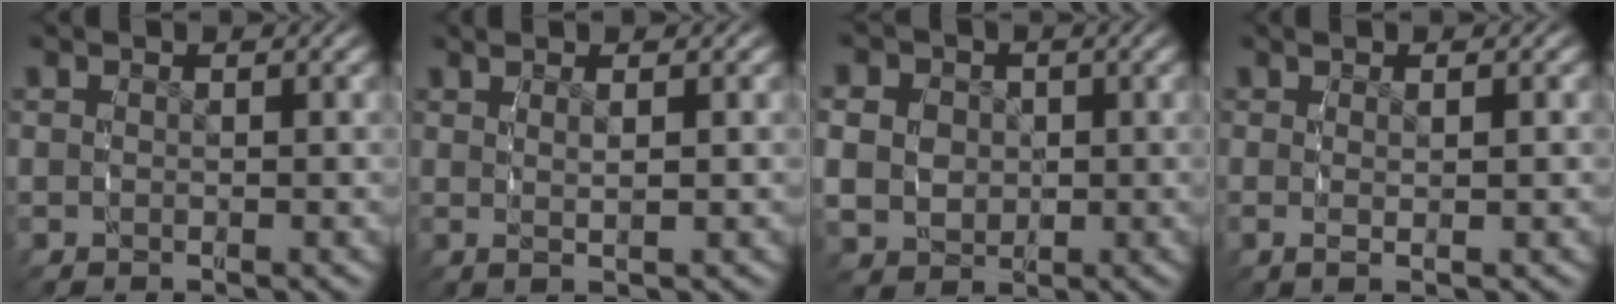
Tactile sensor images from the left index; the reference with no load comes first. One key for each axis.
{"total": 2.2, "fx": 1.0, "fy": -0.2, "fz": 1.9, "tx": -0.020, "ty": 0.003, "tz": 0.021}
{"total": 6.8, "fx": 0.1, "fy": 6.1, "fz": 3.1, "tx": -0.067, "ty": -0.019, "tz": 0.005}
{"total": 1.6, "fx": 0.1, "fy": -0.3, "fz": 1.6, "tx": -0.027, "ty": -0.004, "tz": 0.006}